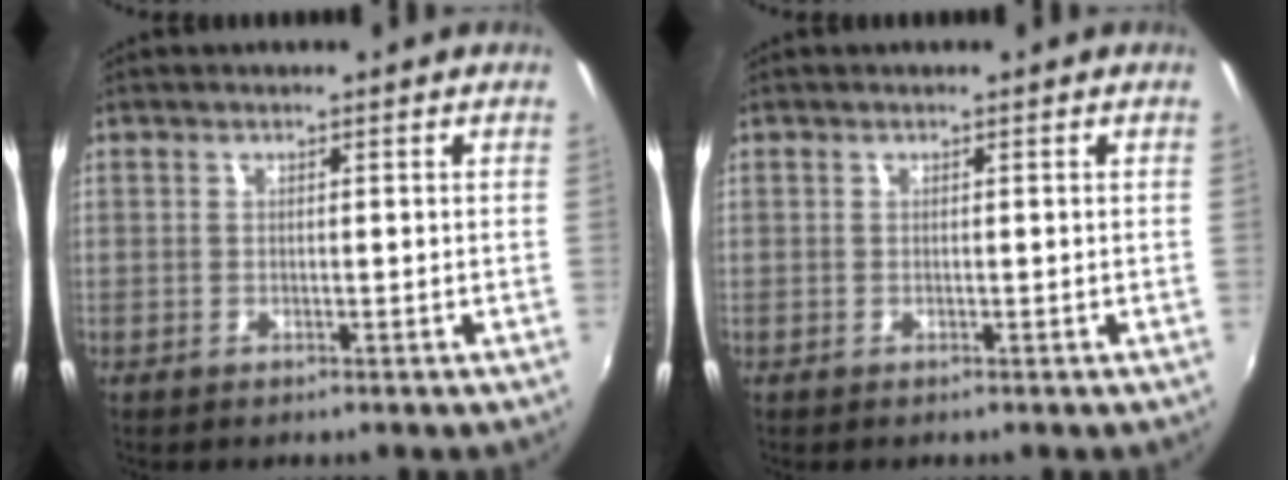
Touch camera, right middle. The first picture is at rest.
{"total": 0.0}